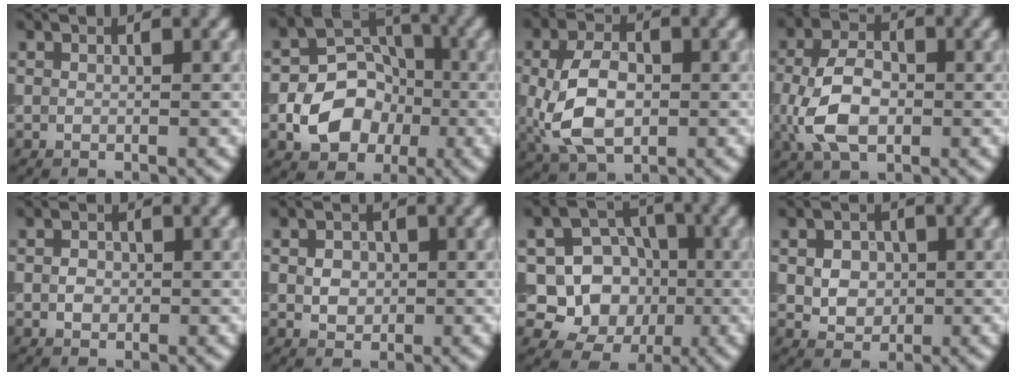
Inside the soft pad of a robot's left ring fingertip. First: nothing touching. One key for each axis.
{"total": 6.7, "fx": -2.0, "fy": 5.2, "fz": 3.7, "tx": -0.050, "ty": -0.001, "tz": -0.036}
{"total": 6.6, "fx": -0.4, "fy": 4.2, "fz": 5.1, "tx": -0.111, "ty": -0.003, "tz": -0.008}
{"total": 6.3, "fx": -1.0, "fy": 4.0, "fz": 4.8, "tx": -0.109, "ty": -0.003, "tz": -0.021}
{"total": 1.3, "fx": -0.1, "fy": 1.1, "fz": 0.7, "tx": -0.013, "ty": 0.000, "tz": -0.006}
{"total": 2.0, "fx": 0.0, "fy": 1.7, "fz": 1.1, "tx": -0.016, "ty": -0.001, "tz": -0.001}
{"total": 10.2, "fx": -1.7, "fy": 9.4, "fz": 3.6, "tx": -0.065, "ty": 0.014, "tz": -0.057}
{"total": 3.1, "fx": 0.1, "fy": 2.5, "fz": 1.8, "tx": -0.028, "ty": 0.002, "tz": -0.004}